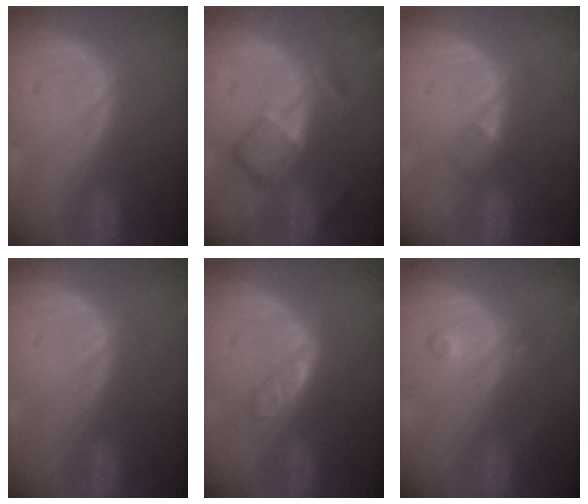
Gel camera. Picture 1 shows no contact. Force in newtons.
{"total": 6.9, "press": 6.0, "slide": 3.5}
{"total": 2.1, "press": 1.8, "slide": 1.0}
{"total": 0.0}
{"total": 4.7, "press": 4.1, "slide": 2.2}
{"total": 2.5, "press": 2.1, "slide": 1.3}